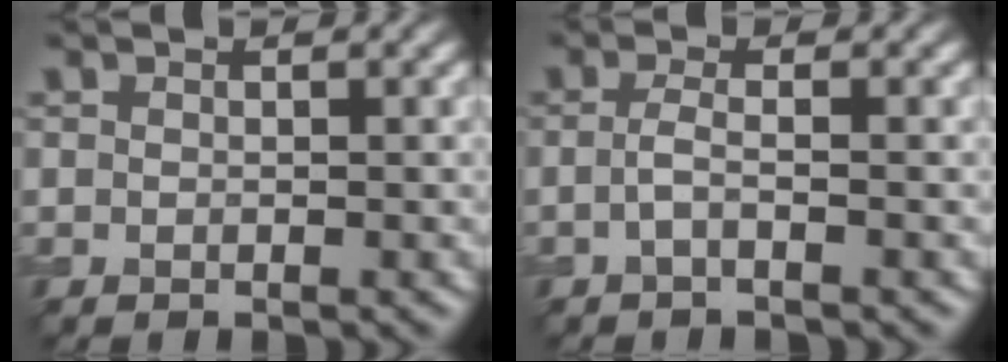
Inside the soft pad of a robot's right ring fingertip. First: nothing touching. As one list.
[{"total": 1.5, "force": [-0.4, 0.3, 1.4], "torque": [-0.031, -0.002, -0.013]}]